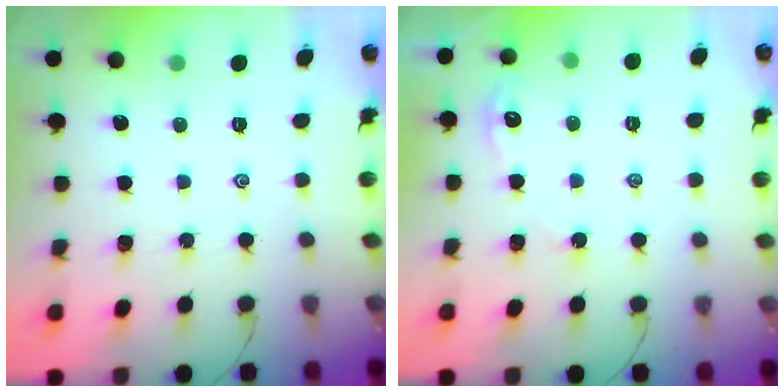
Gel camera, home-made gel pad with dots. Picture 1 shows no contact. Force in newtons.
{"total": 3.3, "press": 3.3, "slide": 0.3}